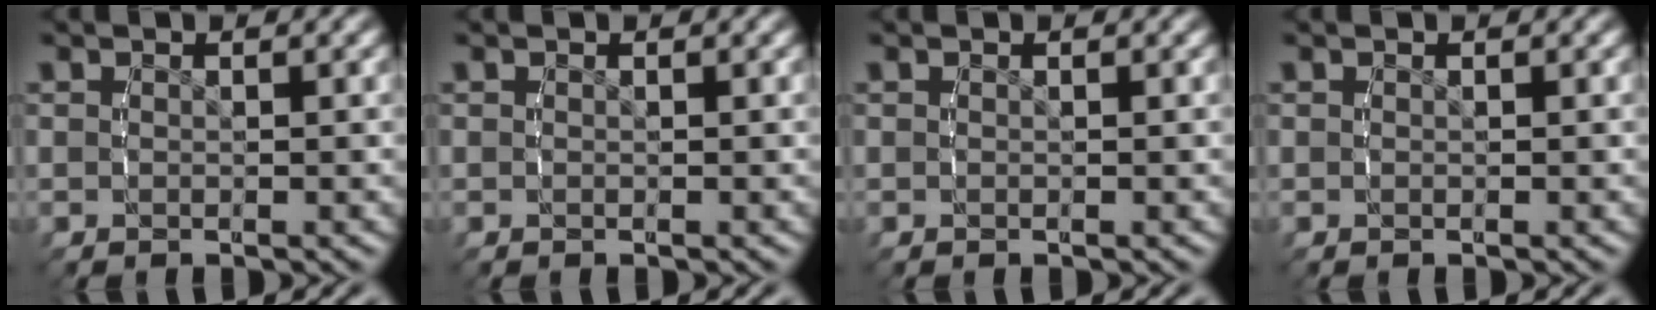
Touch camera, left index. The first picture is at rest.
{"total": 0.0}
{"total": 0.0}
{"total": 0.0}